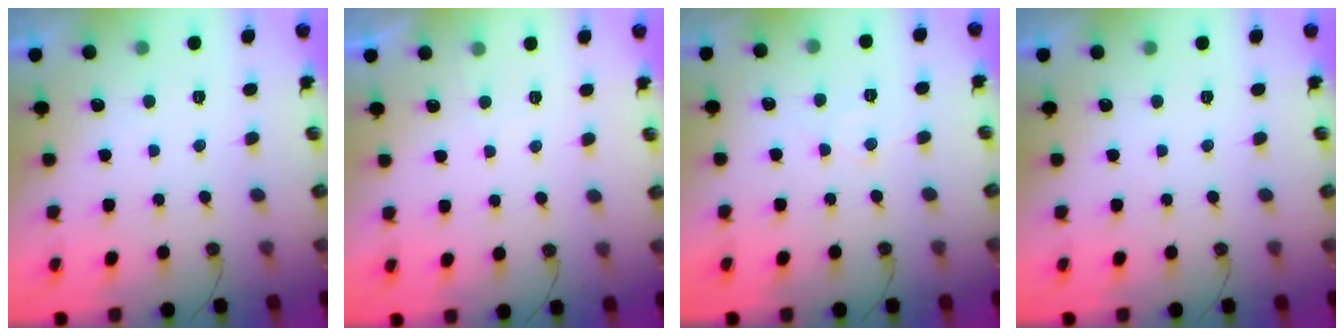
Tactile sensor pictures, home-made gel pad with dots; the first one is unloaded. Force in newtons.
{"total": 2.0, "press": 2.0, "slide": 0.3}
{"total": 4.4, "press": 4.3, "slide": 0.6}
{"total": 0.0}